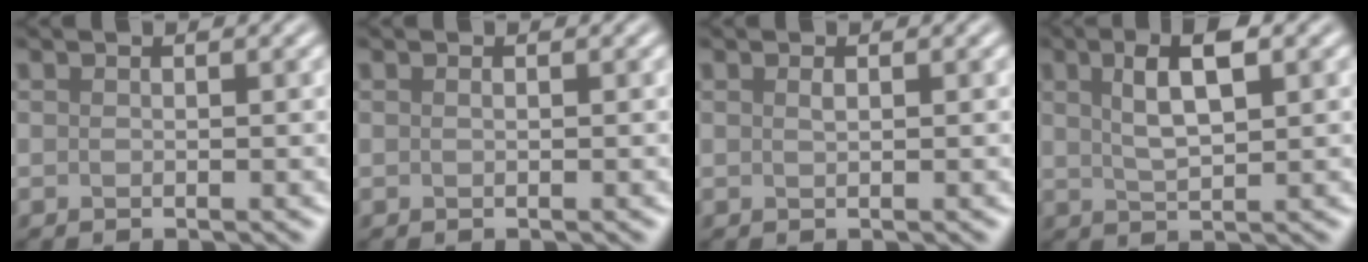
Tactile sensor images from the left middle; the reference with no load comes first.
{"total": 0.0}
{"total": 0.5, "force": [0.2, 0.2, 0.5], "torque": [-0.011, 0.001, 0.005]}
{"total": 4.7, "force": [1.7, 1.6, 4.1], "torque": [-0.077, 0.006, 0.030]}